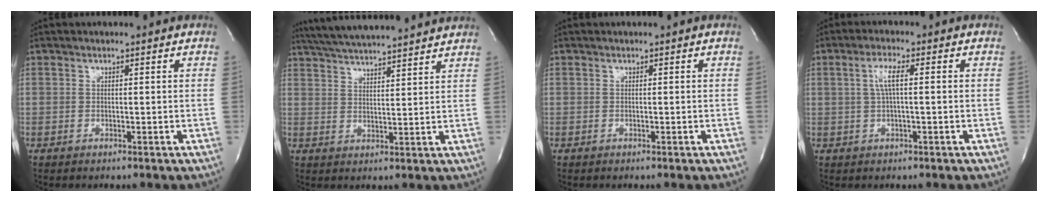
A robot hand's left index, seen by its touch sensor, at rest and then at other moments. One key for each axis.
{"total": 16.2, "fx": 14.8, "fy": 0.9, "fz": 6.6, "tx": -0.122, "ty": 0.029, "tz": 0.216}
{"total": 0.0}
{"total": 3.9, "fx": 0.5, "fy": 0.5, "fz": 3.8, "tx": -0.076, "ty": 0.007, "tz": 0.009}